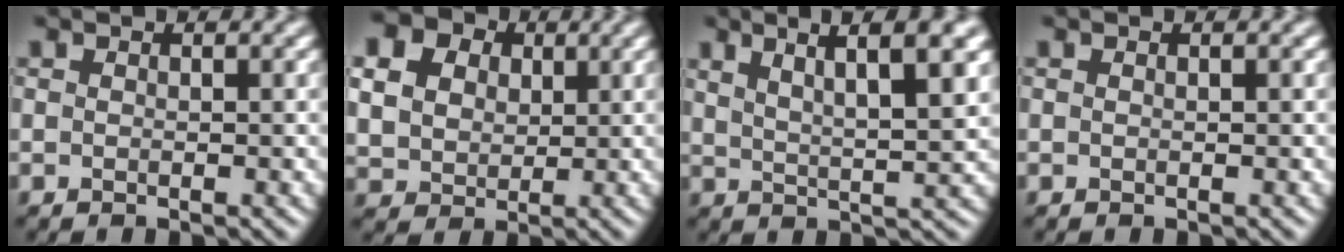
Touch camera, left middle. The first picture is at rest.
{"total": 12.0, "force": [6.1, 9.0, 4.9], "torque": [-0.145, 0.032, 0.116]}
{"total": 6.6, "force": [4.5, 1.0, 4.7], "torque": [-0.066, 0.023, 0.069]}
{"total": 0.6, "force": [0.2, -0.2, -0.5], "torque": [0.005, 0.005, 0.005]}